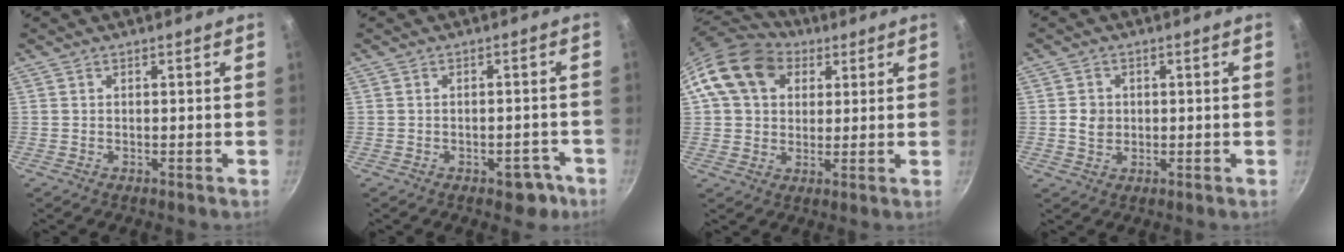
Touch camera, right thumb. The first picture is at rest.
{"total": 4.6, "force": [-2.5, 2.6, 2.8], "torque": [-0.013, 0.026, -0.016]}
{"total": 14.2, "force": [5.2, 10.8, 7.5], "torque": [-0.118, 0.012, 0.080]}
{"total": 3.5, "force": [0.1, 3.0, 1.7], "torque": [-0.016, 0.004, 0.002]}